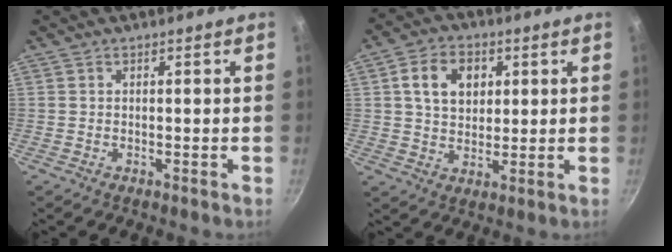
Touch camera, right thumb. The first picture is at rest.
{"total": 9.2, "force": [2.6, 6.8, 5.6], "torque": [-0.076, 0.002, 0.039]}